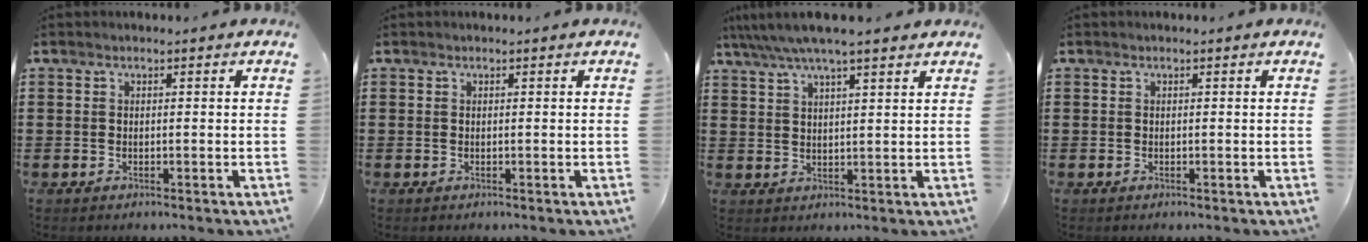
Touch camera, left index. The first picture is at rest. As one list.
[{"total": 0.0}, {"total": 5.4, "force": [4.3, 0.4, 3.3], "torque": [-0.076, -0.010, 0.073]}, {"total": 0.0}]